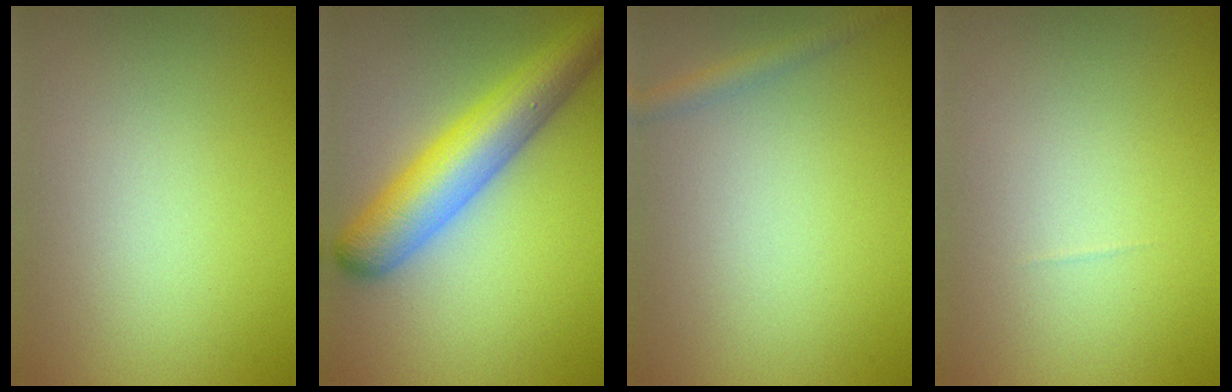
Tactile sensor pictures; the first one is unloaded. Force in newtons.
{"total": 7.2, "press": 7.2, "slide": 0.3}
{"total": 1.4, "press": 1.4, "slide": 0.1}
{"total": 0.0}